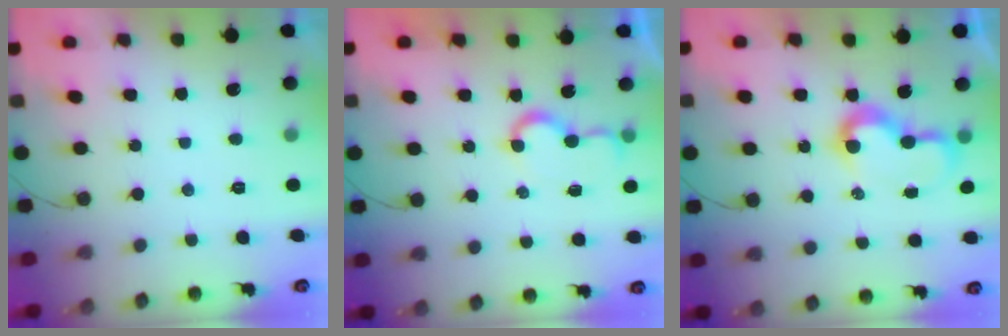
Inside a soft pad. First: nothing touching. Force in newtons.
{"total": 5.6, "press": 5.6, "slide": 0.5}
{"total": 8.1, "press": 8.1, "slide": 0.1}